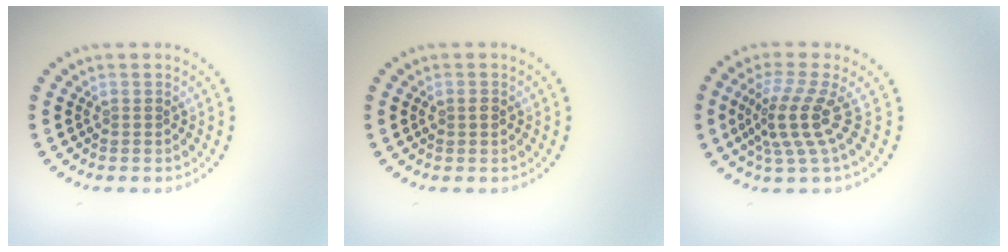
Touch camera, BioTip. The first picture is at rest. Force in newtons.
{"total": 1.2, "press": 1.2, "slide": 0.1}
{"total": 3.9, "press": 2.7, "slide": 2.8}